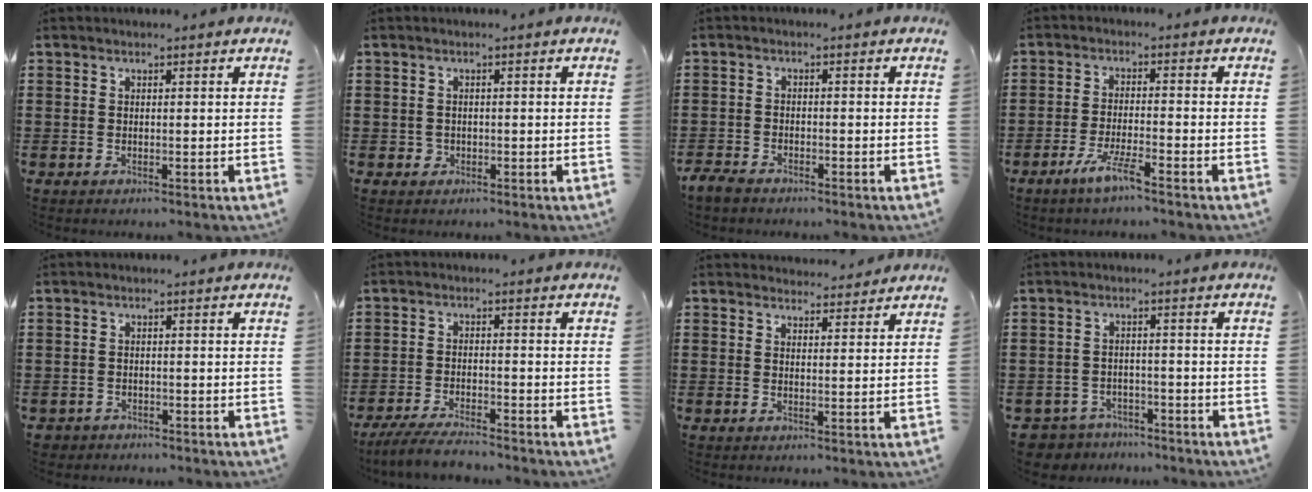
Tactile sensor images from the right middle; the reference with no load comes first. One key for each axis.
{"total": 0.9, "fx": -0.1, "fy": 0.8, "fz": 0.2, "tx": -0.007, "ty": 0.005, "tz": -0.004}
{"total": 2.1, "fx": -1.9, "fy": 0.7, "fz": 0.7, "tx": -0.030, "ty": -0.002, "tz": -0.043}
{"total": 4.8, "fx": -3.3, "fy": 0.2, "fz": 3.5, "tx": -0.071, "ty": -0.009, "tz": -0.059}
{"total": 1.4, "fx": -1.3, "fy": 0.5, "fz": -0.1, "tx": -0.005, "ty": -0.001, "tz": -0.029}
{"total": 4.4, "fx": -4.1, "fy": 0.3, "fz": 1.7, "tx": -0.043, "ty": -0.009, "tz": -0.082}
{"total": 2.8, "fx": 2.7, "fy": 0.2, "fz": -0.1, "tx": 0.003, "ty": -0.009, "tz": 0.052}
{"total": 3.6, "fx": -3.5, "fy": 0.9, "fz": -0.1, "tx": -0.023, "ty": -0.006, "tz": -0.079}